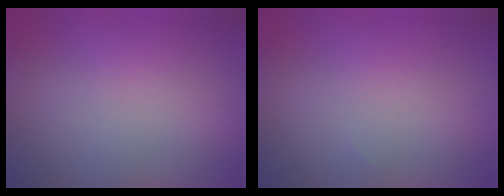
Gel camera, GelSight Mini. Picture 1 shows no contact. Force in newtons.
{"total": 0.0}